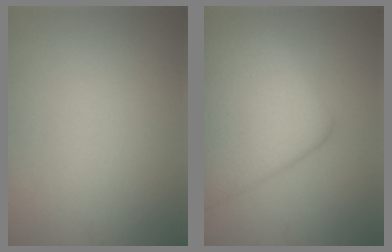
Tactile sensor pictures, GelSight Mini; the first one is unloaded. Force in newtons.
{"total": 9.3, "press": 9.3, "slide": 0.1}